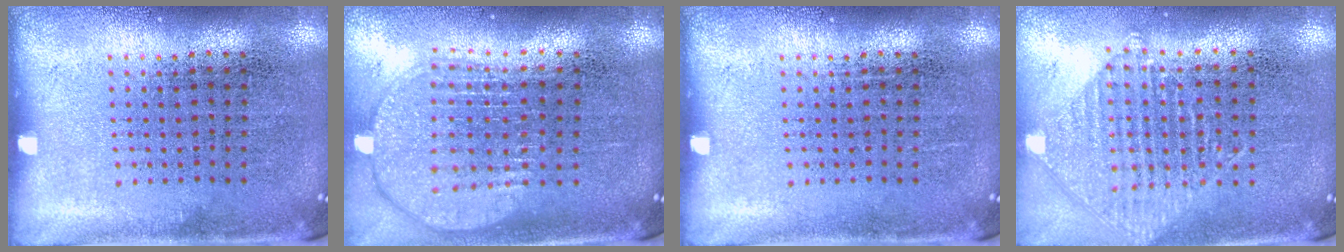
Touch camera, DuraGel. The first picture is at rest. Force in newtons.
{"total": 1.9, "press": 1.7, "slide": 1.0}
{"total": 0.0}
{"total": 1.0, "press": 1.0, "slide": 0.1}